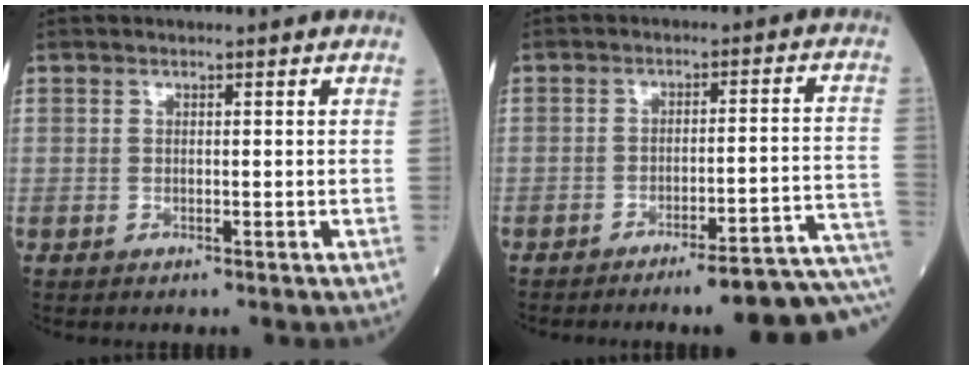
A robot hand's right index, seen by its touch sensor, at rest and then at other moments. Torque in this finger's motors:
{"motor_torque": [0.52, -1.46, 0.72, 0.09]}